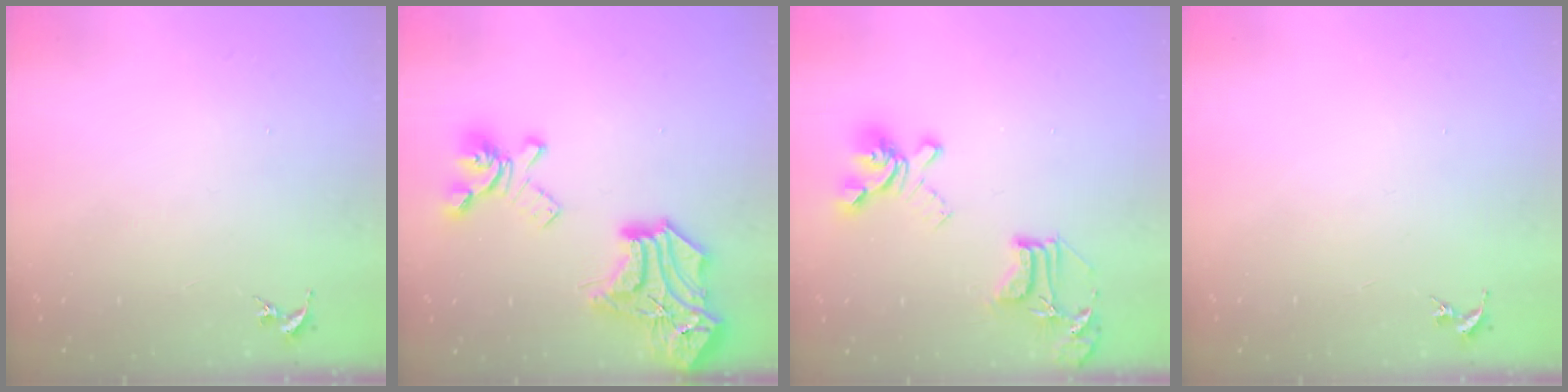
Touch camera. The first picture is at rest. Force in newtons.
{"total": 24.6, "press": 24.6, "slide": 0.7}
{"total": 17.0, "press": 17.0, "slide": 1.4}
{"total": 0.0}